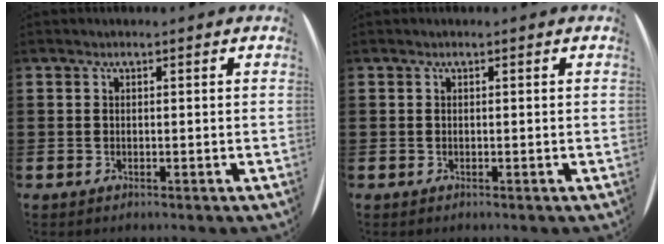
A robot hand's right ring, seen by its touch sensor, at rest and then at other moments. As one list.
[{"total": 0.0}]